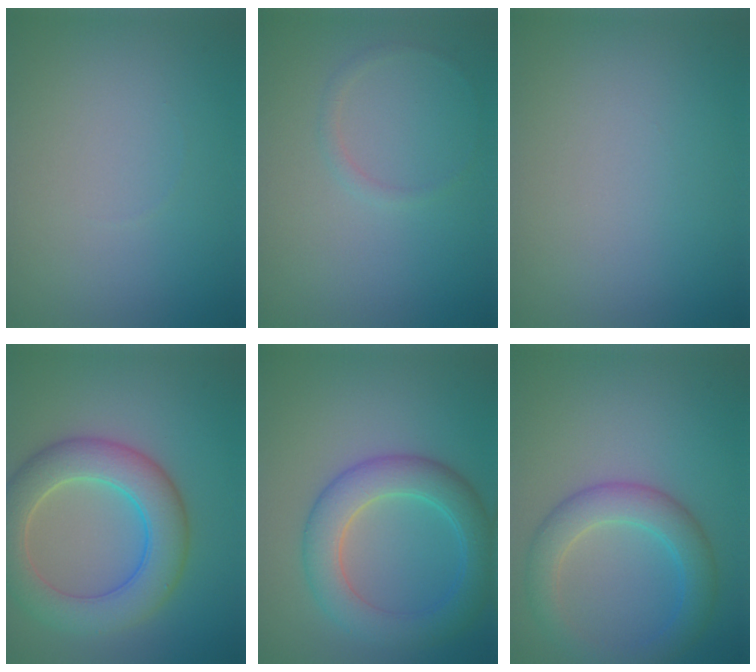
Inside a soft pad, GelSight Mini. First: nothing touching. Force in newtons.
{"total": 0.8, "press": 0.8, "slide": 0.1}
{"total": 0.0}
{"total": 6.9, "press": 6.9, "slide": 0.5}
{"total": 5.6, "press": 5.6, "slide": 0.1}
{"total": 4.4, "press": 4.4, "slide": 0.0}